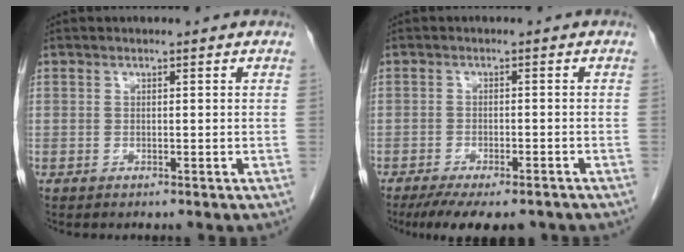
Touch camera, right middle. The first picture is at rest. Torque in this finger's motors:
{"motor_torque": [1.09, -0.82, 0.15, 0.08]}